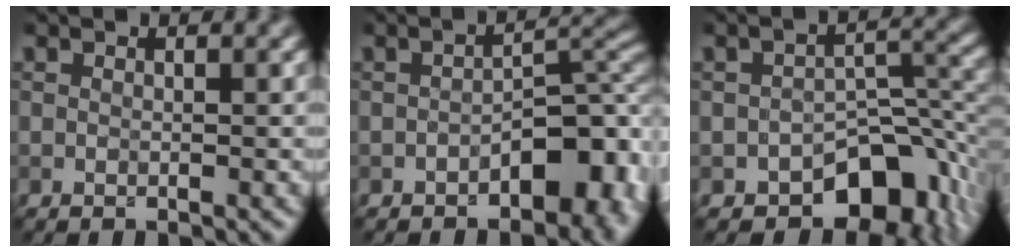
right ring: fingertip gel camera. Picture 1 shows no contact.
{"total": 7.1, "force": [-2.8, 3.8, 5.3], "torque": [-0.045, 0.014, -0.047]}
{"total": 8.5, "force": [-5.0, 4.7, 5.1], "torque": [-0.049, -0.009, -0.077]}